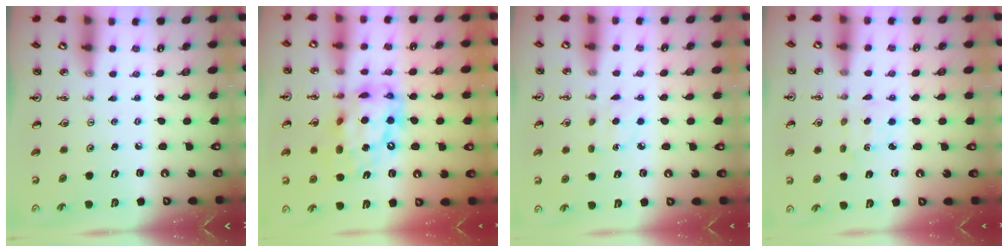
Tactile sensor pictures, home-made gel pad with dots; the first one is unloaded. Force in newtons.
{"total": 16.8, "press": 16.8, "slide": 1.6}
{"total": 4.3, "press": 4.3, "slide": 0.4}
{"total": 2.6, "press": 2.5, "slide": 0.3}